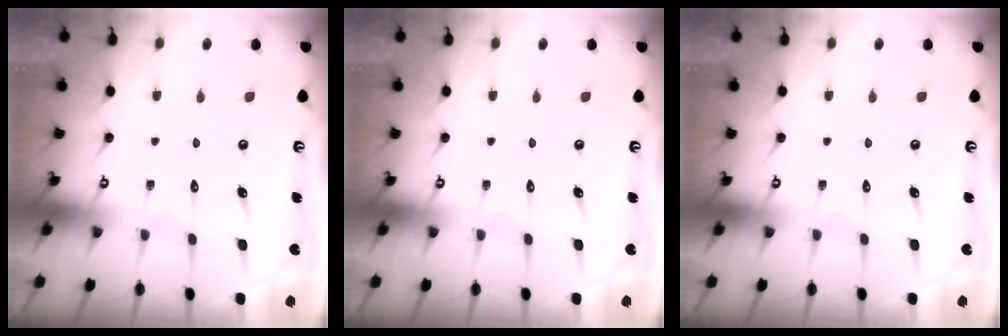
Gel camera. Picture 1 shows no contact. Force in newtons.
{"total": 0.0}
{"total": 0.0}